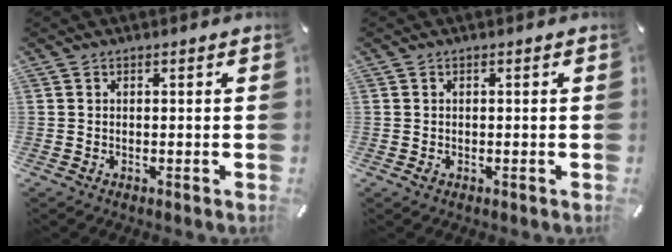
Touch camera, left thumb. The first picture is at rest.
{"total": 0.7, "force": [-0.2, 0.5, 0.5], "torque": [-0.009, -0.001, -0.004]}